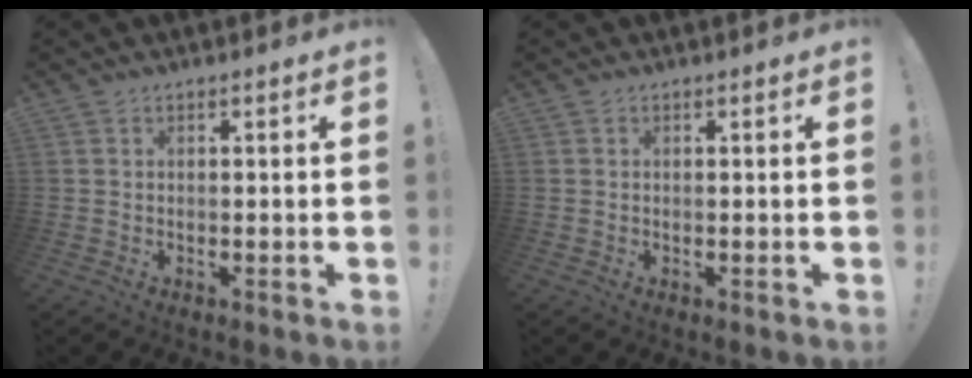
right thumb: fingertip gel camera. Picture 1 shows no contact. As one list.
[{"total": 0.0}]